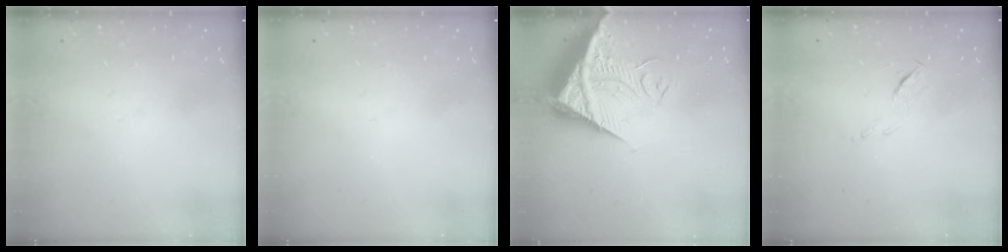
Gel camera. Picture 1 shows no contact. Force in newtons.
{"total": 0.0}
{"total": 13.2, "press": 13.1, "slide": 1.2}
{"total": 5.1, "press": 5.0, "slide": 0.8}